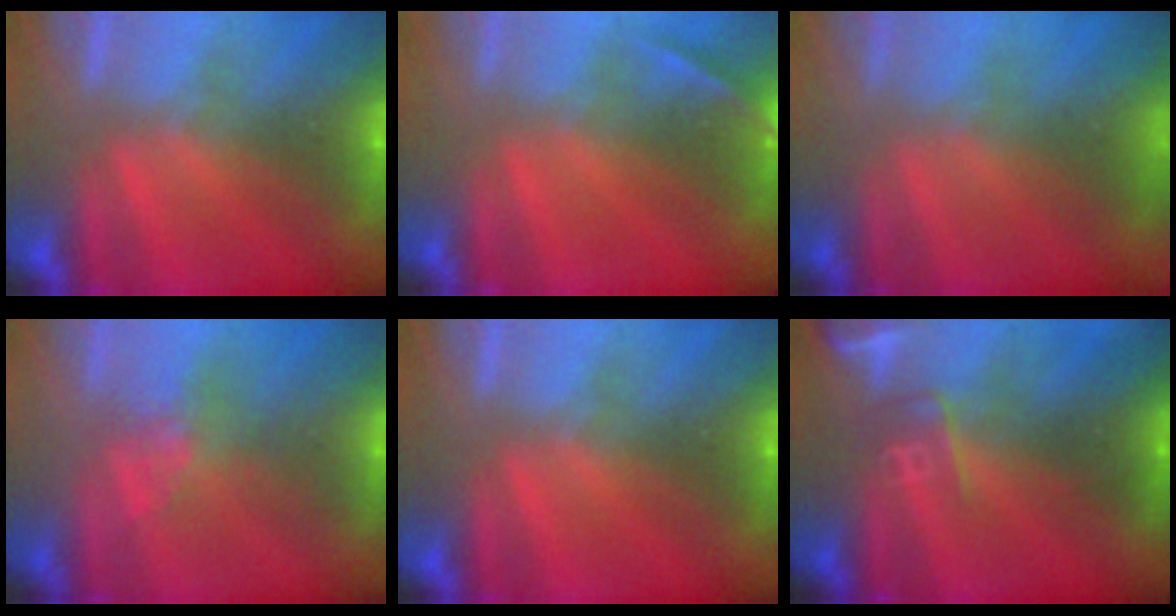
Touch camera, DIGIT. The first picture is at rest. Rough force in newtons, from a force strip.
{"total": 1.8}
{"total": 9.7}
{"total": 2.4}
{"total": 0.0}
{"total": 2.7}